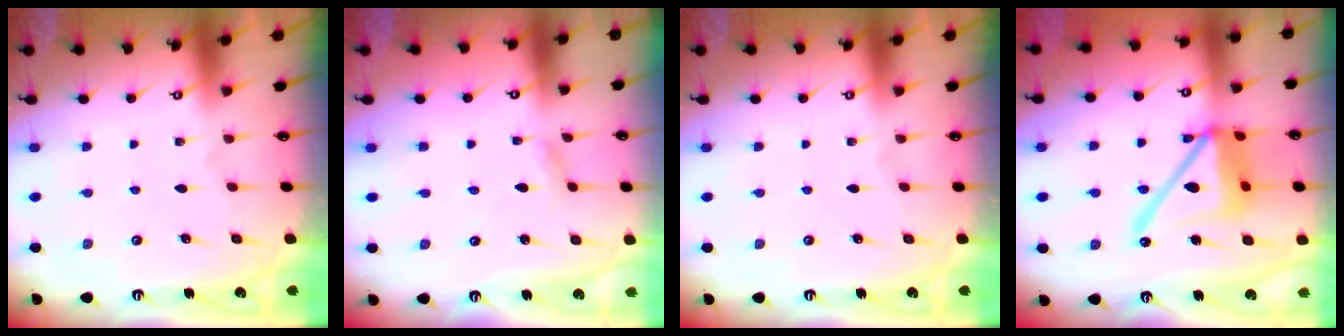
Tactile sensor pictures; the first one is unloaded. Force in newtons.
{"total": 1.9, "press": 1.9, "slide": 0.2}
{"total": 0.0}
{"total": 18.2, "press": 18.1, "slide": 1.9}